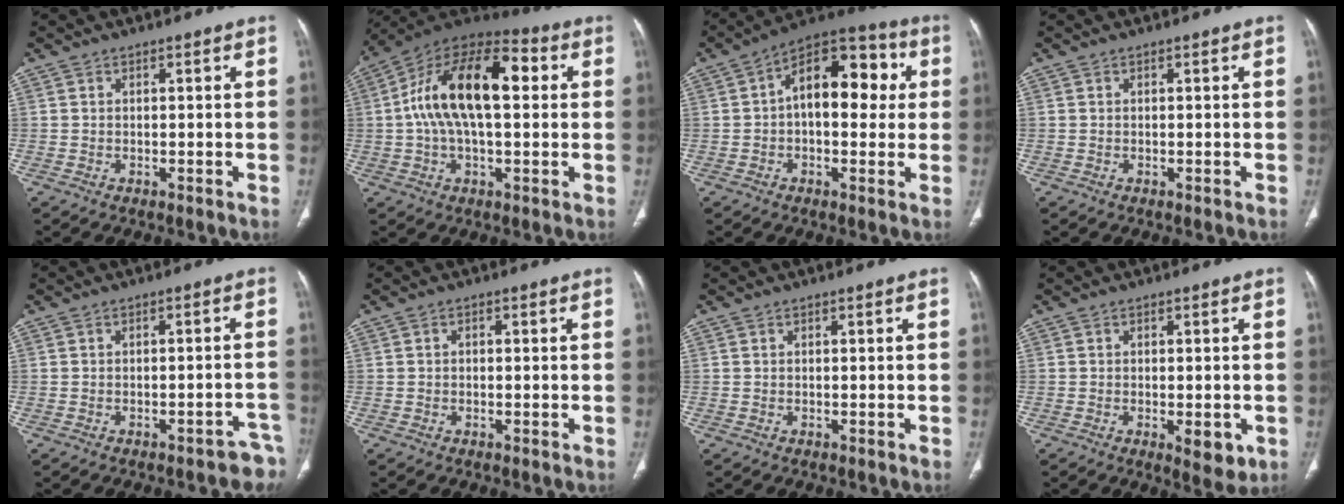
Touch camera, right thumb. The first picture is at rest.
{"total": 19.5, "force": [2.8, 9.6, 16.8], "torque": [-0.285, 0.040, 0.037]}
{"total": 15.8, "force": [2.1, 8.9, 12.8], "torque": [-0.149, 0.036, 0.022]}
{"total": 0.0}
{"total": 6.2, "force": [-4.9, 2.5, 2.8], "torque": [-0.015, 0.035, -0.054]}
{"total": 0.7, "force": [0.0, 0.6, 0.4], "torque": [-0.006, 0.003, -0.003]}
{"total": 0.0}
{"total": 5.3, "force": [-1.6, 2.3, 4.5], "torque": [-0.050, -0.009, -0.013]}